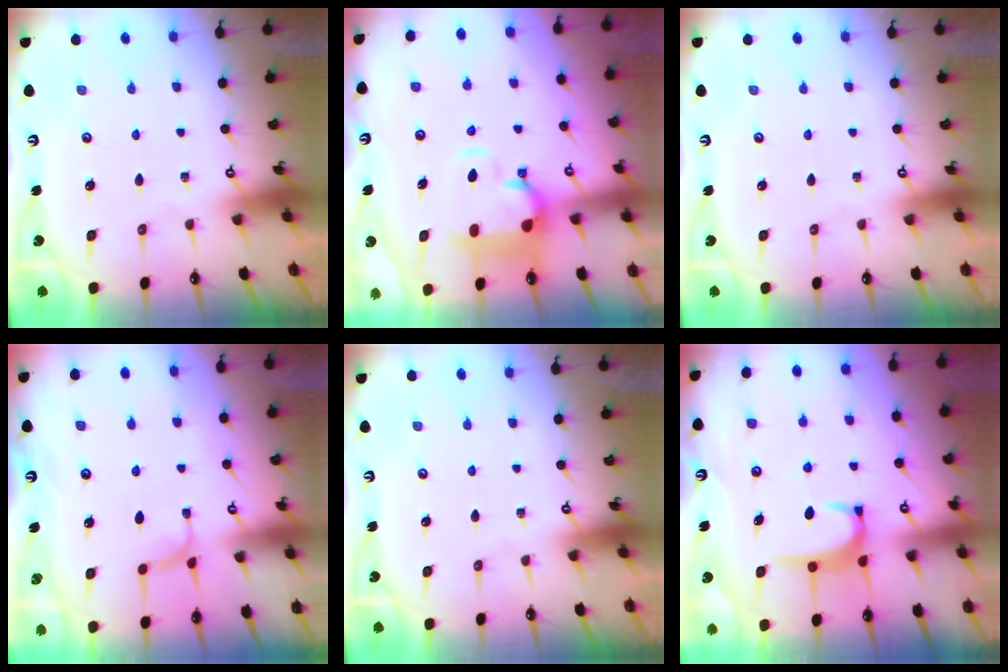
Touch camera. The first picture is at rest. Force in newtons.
{"total": 2.7, "press": 1.9, "slide": 1.9}
{"total": 0.0}
{"total": 1.6, "press": 1.5, "slide": 0.6}
{"total": 0.0}
{"total": 3.5, "press": 3.5, "slide": 0.5}